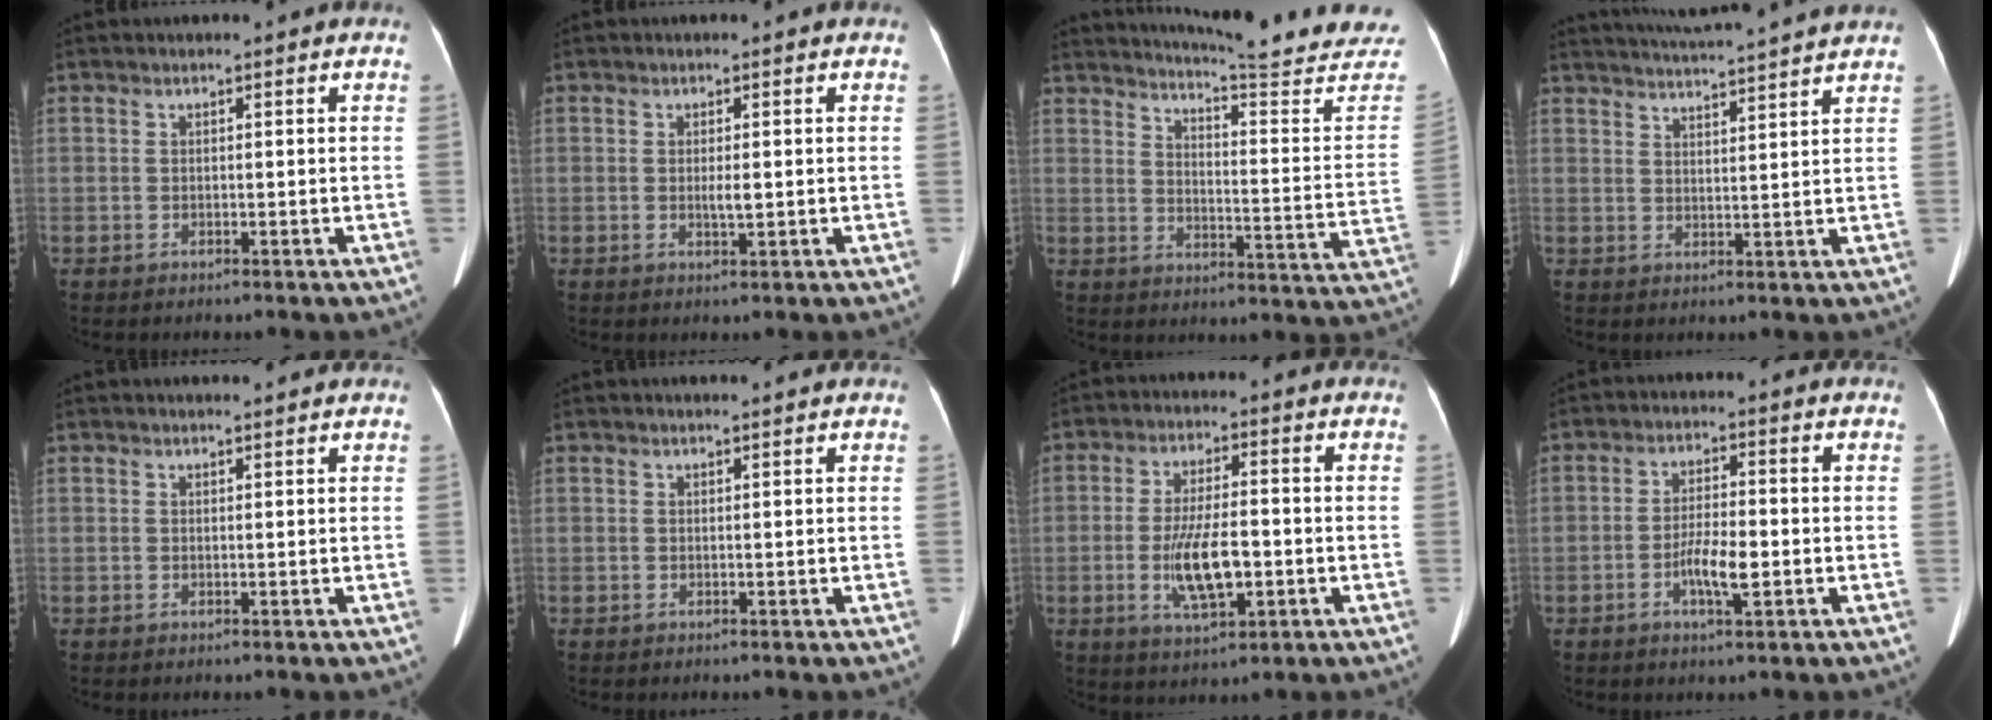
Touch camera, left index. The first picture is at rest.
{"total": 1.7, "force": [-0.2, 0.4, 1.7], "torque": [-0.033, -0.005, -0.004]}
{"total": 23.1, "force": [22.0, 0.0, 7.0], "torque": [-0.101, -0.124, 0.257]}
{"total": 12.6, "force": [11.7, -0.9, 4.5], "torque": [-0.082, 0.007, 0.156]}
{"total": 1.4, "force": [1.4, 0.0, 0.3], "torque": [-0.007, 0.004, 0.018]}
{"total": 1.0, "force": [0.9, 0.0, 0.2], "torque": [-0.007, 0.004, 0.012]}
{"total": 8.8, "force": [-2.1, 2.7, 8.1], "torque": [-0.160, -0.006, -0.035]}
{"total": 5.3, "force": [-1.8, 1.2, 4.8], "torque": [-0.093, -0.004, -0.034]}